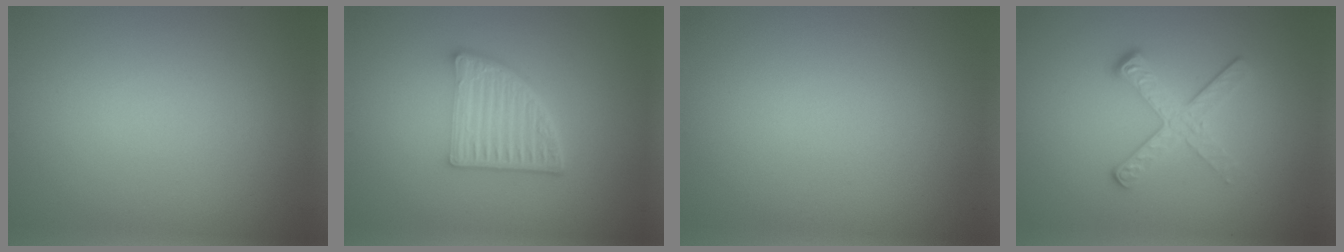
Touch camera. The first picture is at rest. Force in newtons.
{"total": 5.4, "press": 3.8, "slide": 3.8}
{"total": 0.0}
{"total": 3.7, "press": 2.5, "slide": 2.7}